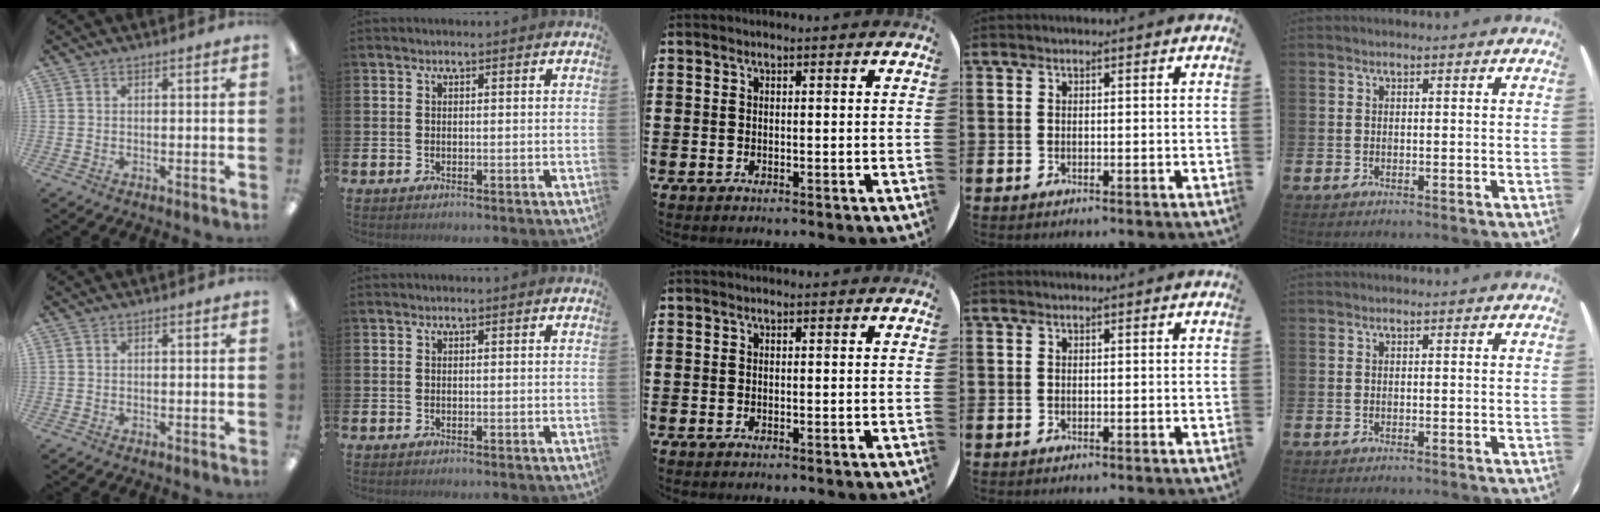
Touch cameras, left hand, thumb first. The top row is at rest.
{}